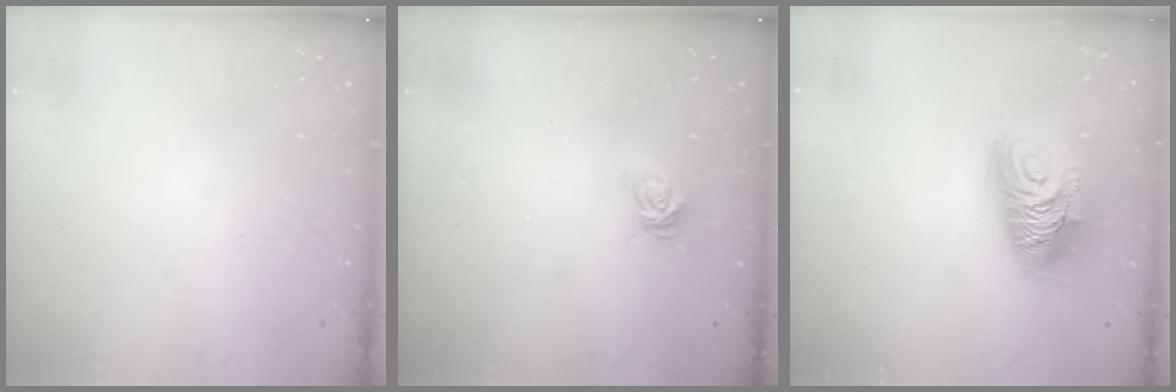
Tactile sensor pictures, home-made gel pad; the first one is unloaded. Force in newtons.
{"total": 6.3, "press": 6.3, "slide": 0.5}
{"total": 13.9, "press": 13.8, "slide": 1.5}